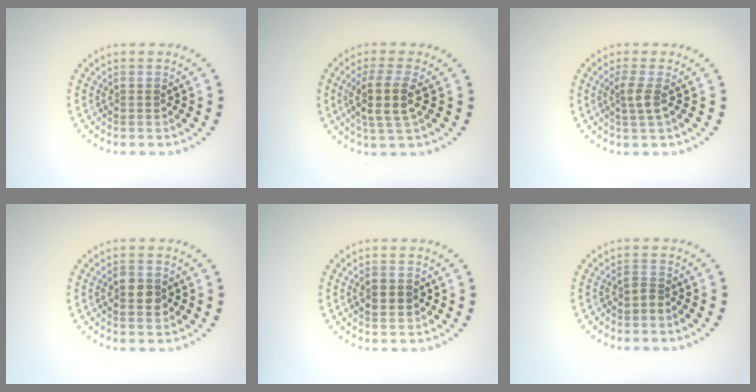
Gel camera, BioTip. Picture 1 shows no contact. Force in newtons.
{"total": 3.5, "press": 3.0, "slide": 1.9}
{"total": 1.9, "press": 1.4, "slide": 1.3}
{"total": 2.6, "press": 2.6, "slide": 0.1}
{"total": 2.6, "press": 2.5, "slide": 0.1}
{"total": 0.9, "press": 0.6, "slide": 0.7}